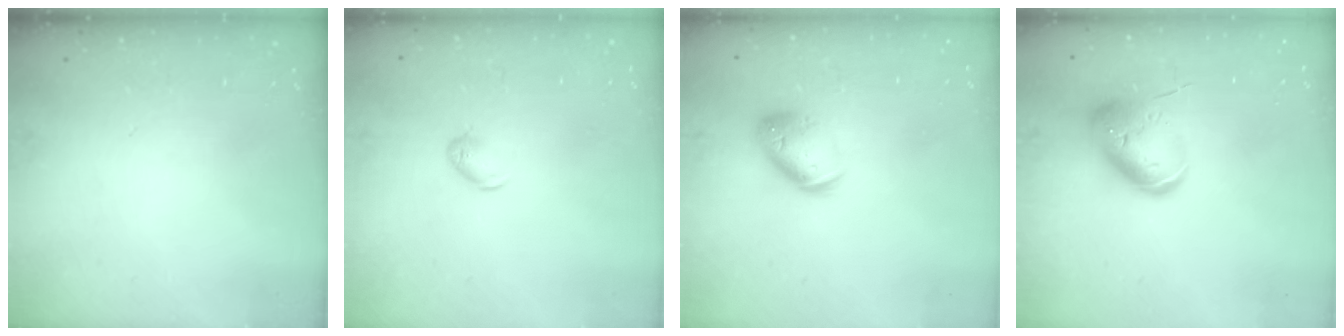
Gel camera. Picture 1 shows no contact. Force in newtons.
{"total": 6.6, "press": 6.5, "slide": 1.1}
{"total": 9.6, "press": 9.5, "slide": 1.2}
{"total": 12.5, "press": 12.4, "slide": 1.9}